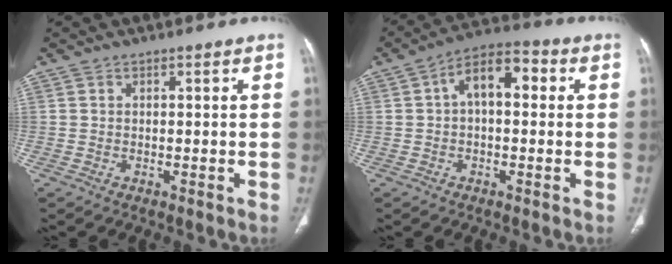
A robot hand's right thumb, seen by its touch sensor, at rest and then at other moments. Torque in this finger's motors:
{"motor_torque": [1.48, 3.53, 0.71, -0.51, 0.08]}